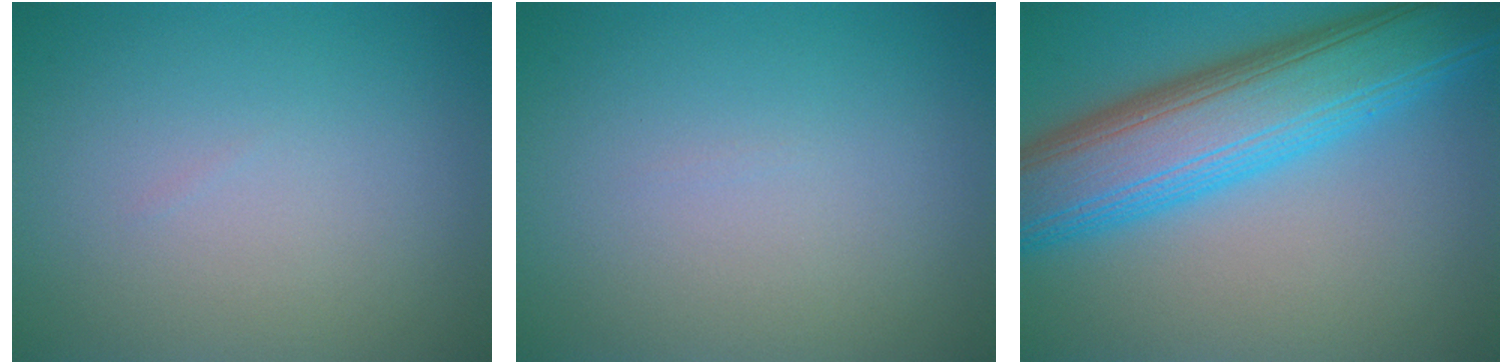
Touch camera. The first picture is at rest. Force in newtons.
{"total": 0.0}
{"total": 10.8, "press": 10.8, "slide": 0.2}